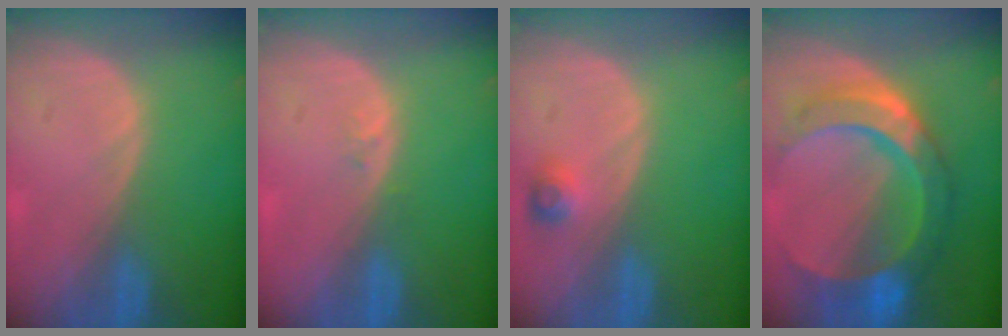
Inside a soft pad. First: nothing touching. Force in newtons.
{"total": 0.8, "press": 0.6, "slide": 0.5}
{"total": 2.3, "press": 2.2, "slide": 0.7}
{"total": 11.0, "press": 10.9, "slide": 1.1}